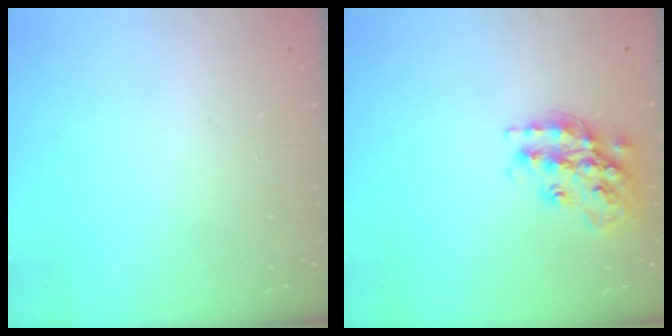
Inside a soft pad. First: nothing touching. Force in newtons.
{"total": 17.5, "press": 17.5, "slide": 1.3}